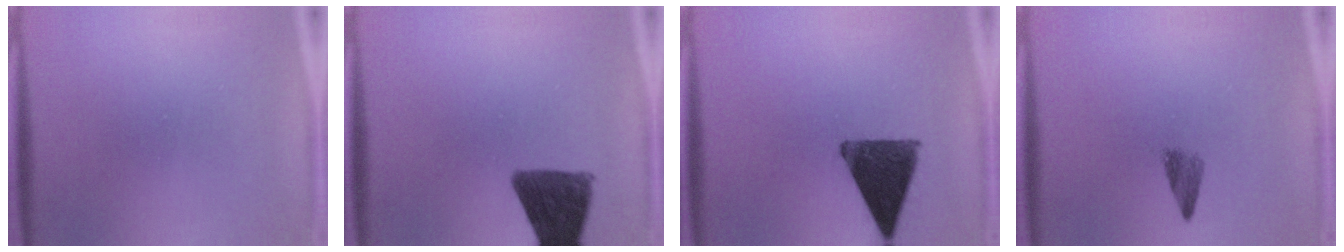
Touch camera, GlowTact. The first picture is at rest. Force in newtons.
{"total": 11.4}
{"total": 12.8}
{"total": 2.4}